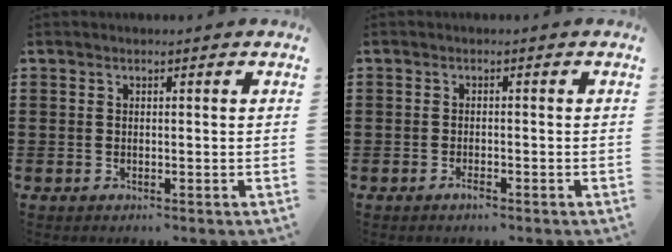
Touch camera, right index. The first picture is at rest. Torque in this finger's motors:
{"motor_torque": [0.36, 0.69, -0.28, -0.19]}